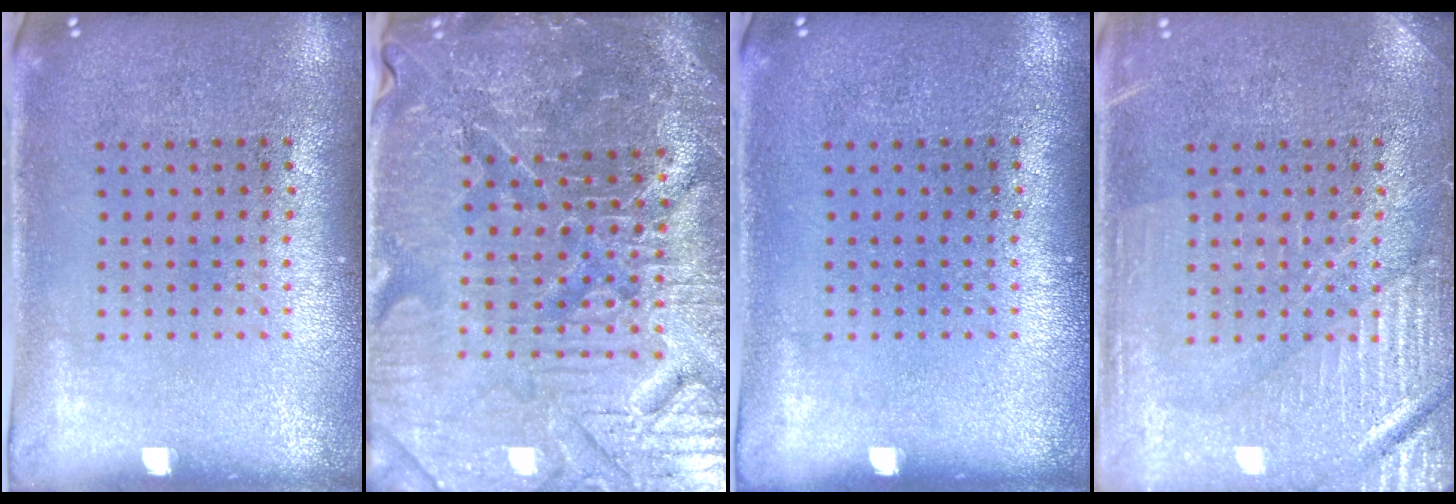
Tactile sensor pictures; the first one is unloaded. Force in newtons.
{"total": 6.0, "press": 5.5, "slide": 2.3}
{"total": 0.0}
{"total": 4.1, "press": 4.1, "slide": 0.7}